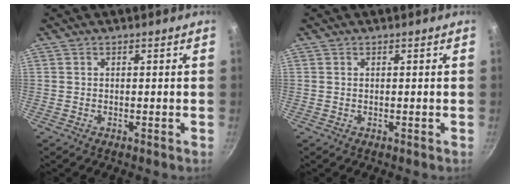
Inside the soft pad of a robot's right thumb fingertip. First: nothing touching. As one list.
[{"total": 0.0}]